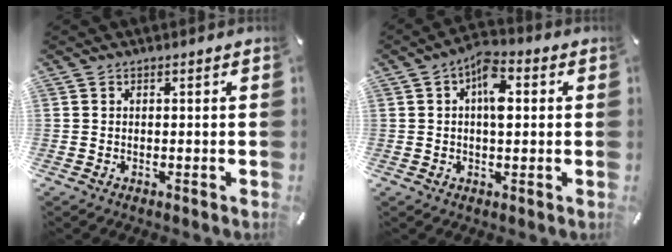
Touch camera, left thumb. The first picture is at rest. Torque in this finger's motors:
{"motor_torque": [0.80, 1.82, 1.28, -0.30, 0.31]}